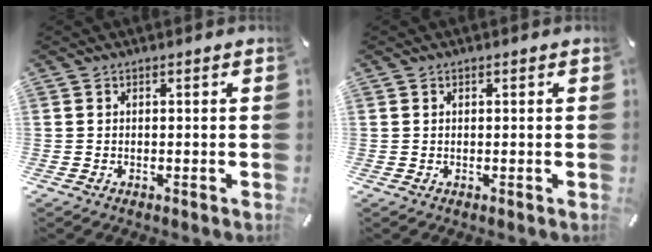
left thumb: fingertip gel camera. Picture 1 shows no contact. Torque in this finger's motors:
{"motor_torque": [0.38, -0.06, 0.08, -0.25, -0.05]}